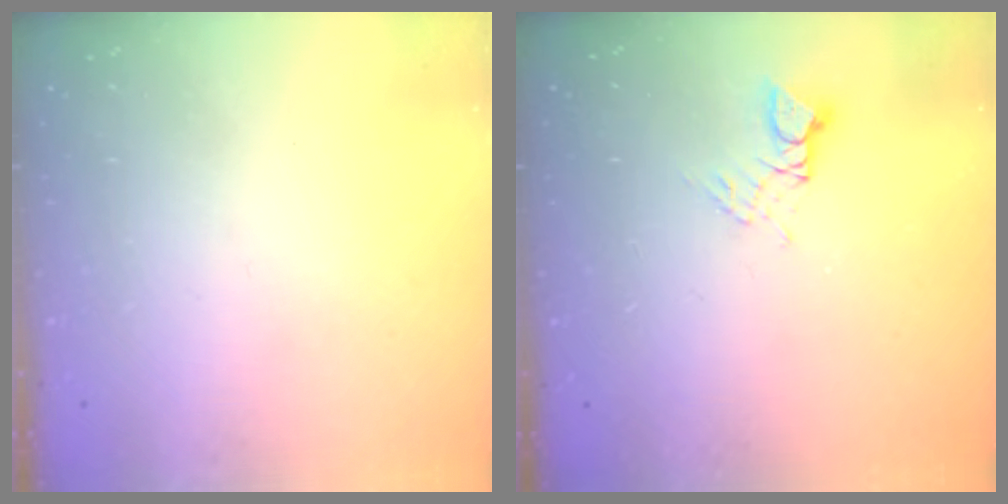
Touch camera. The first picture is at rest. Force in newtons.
{"total": 3.7, "press": 3.6, "slide": 0.5}